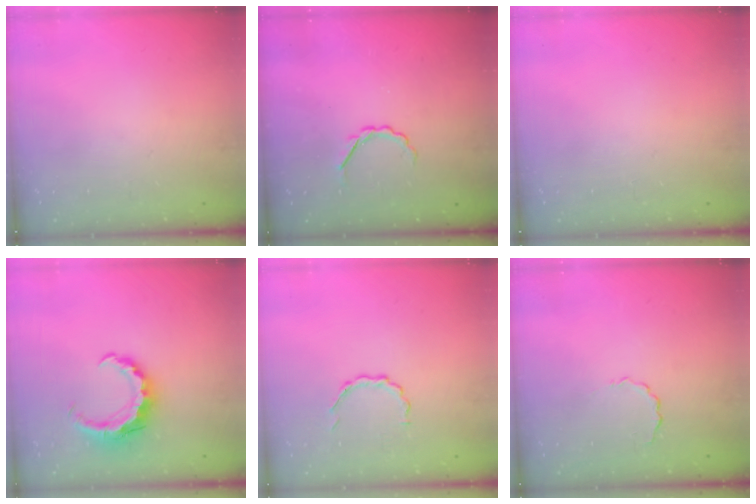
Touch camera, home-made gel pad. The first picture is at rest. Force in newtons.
{"total": 2.5, "press": 2.4, "slide": 0.8}
{"total": 0.0}
{"total": 8.0, "press": 8.0, "slide": 0.2}
{"total": 3.3, "press": 3.1, "slide": 1.0}
{"total": 2.0, "press": 1.9, "slide": 0.7}